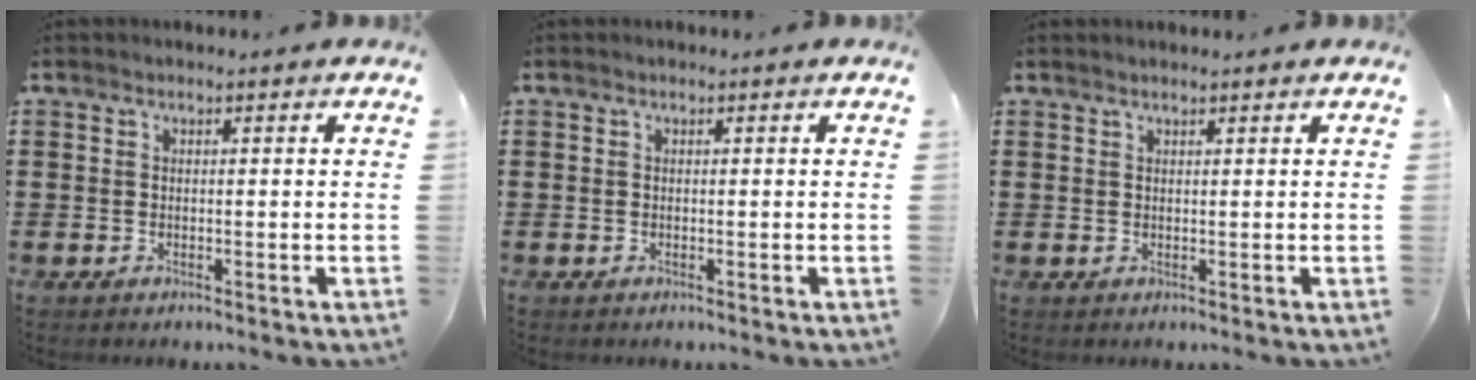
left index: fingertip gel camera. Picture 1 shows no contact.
{"total": 0.0}
{"total": 0.7, "force": [0.6, 0.0, 0.2], "torque": [-0.005, -0.001, 0.013]}